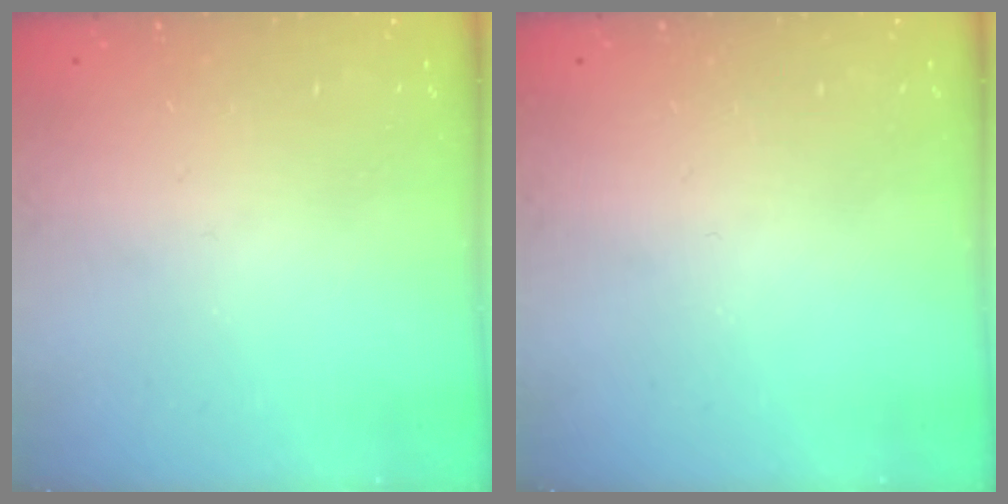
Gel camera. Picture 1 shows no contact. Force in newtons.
{"total": 0.0}